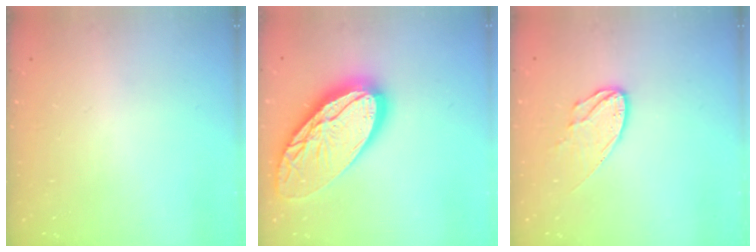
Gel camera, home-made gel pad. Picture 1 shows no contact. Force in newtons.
{"total": 26.8, "press": 26.6, "slide": 2.8}
{"total": 9.3, "press": 9.2, "slide": 0.5}